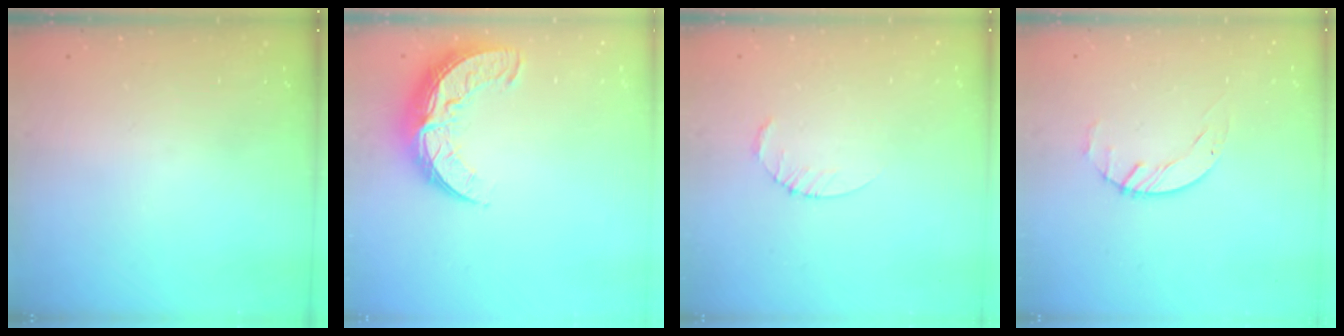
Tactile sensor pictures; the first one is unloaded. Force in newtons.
{"total": 11.4, "press": 11.3, "slide": 0.8}
{"total": 2.5, "press": 2.5, "slide": 0.3}
{"total": 1.7, "press": 1.7, "slide": 0.3}